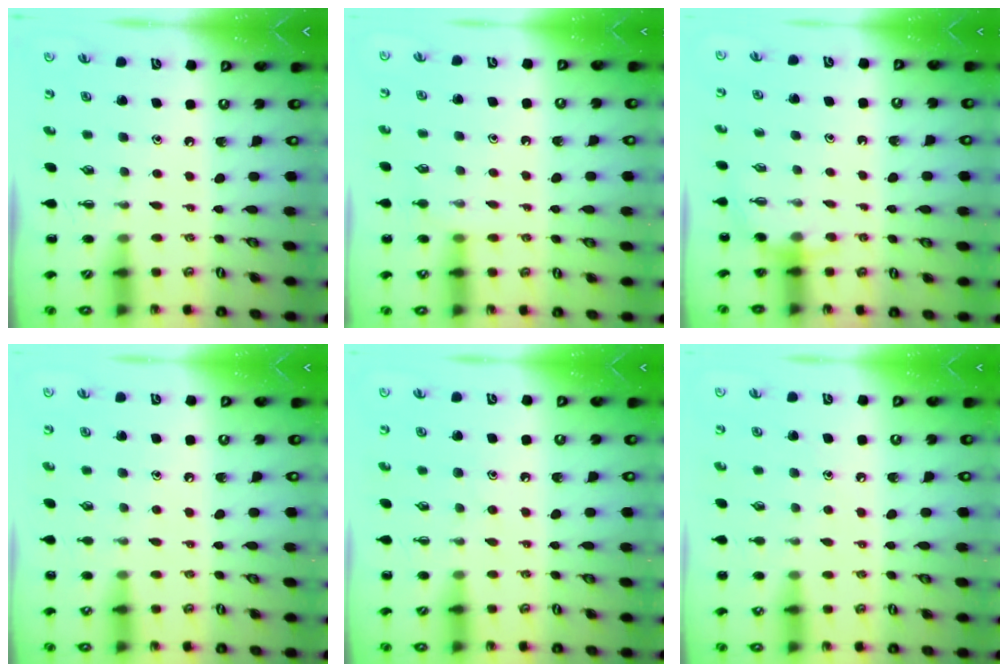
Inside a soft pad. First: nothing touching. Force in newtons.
{"total": 4.9, "press": 4.8, "slide": 1.2}
{"total": 4.2, "press": 4.0, "slide": 1.3}
{"total": 5.1, "press": 4.8, "slide": 1.7}
{"total": 6.1, "press": 6.0, "slide": 1.4}
{"total": 7.6, "press": 7.3, "slide": 2.3}